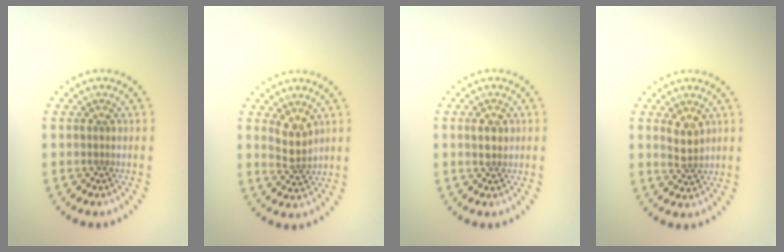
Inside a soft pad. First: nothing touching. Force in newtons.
{"total": 2.5, "press": 2.2, "slide": 1.2}
{"total": 1.7, "press": 1.7, "slide": 0.1}
{"total": 2.0, "press": 1.9, "slide": 0.6}